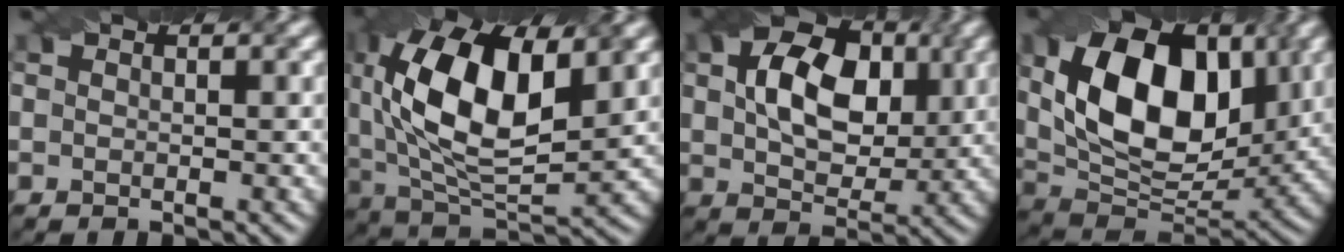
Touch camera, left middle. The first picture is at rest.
{"total": 13.0, "force": [3.0, 6.3, 11.0], "torque": [-0.208, 0.008, 0.053]}
{"total": 8.5, "force": [1.8, 5.6, 6.2], "torque": [-0.113, 0.007, 0.026]}
{"total": 13.2, "force": [3.0, 8.4, 9.8], "torque": [-0.168, -0.002, 0.054]}